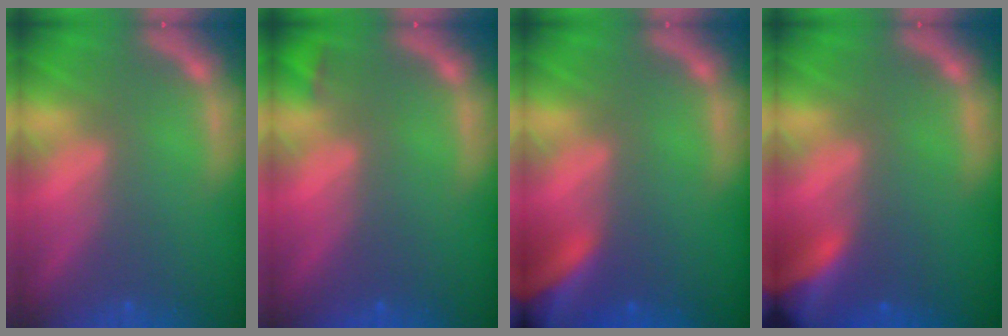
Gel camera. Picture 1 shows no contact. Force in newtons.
{"total": 0.9}
{"total": 9.0}
{"total": 6.9}